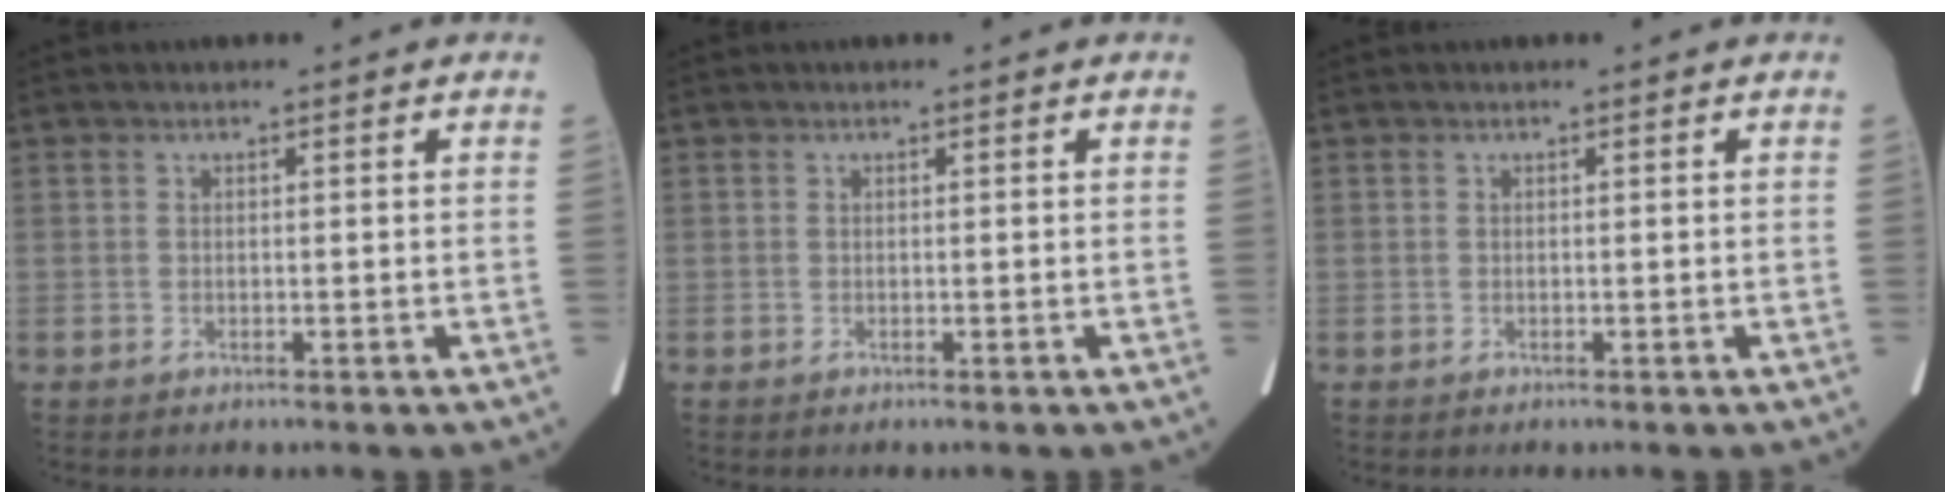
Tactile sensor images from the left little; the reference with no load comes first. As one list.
[{"total": 0.0}, {"total": 0.0}]